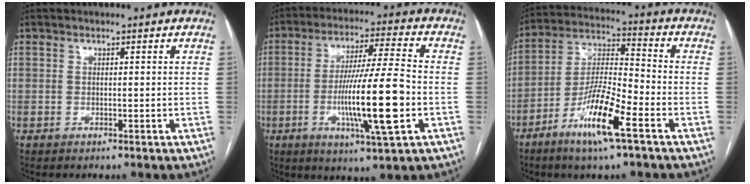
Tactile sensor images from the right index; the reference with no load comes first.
{"total": 14.8, "force": [-3.4, 0.2, 14.4], "torque": [-0.261, -0.011, -0.062]}
{"total": 12.4, "force": [-6.8, 1.3, 10.3], "torque": [-0.205, -0.012, -0.130]}